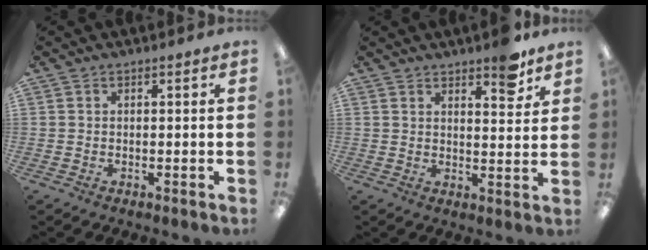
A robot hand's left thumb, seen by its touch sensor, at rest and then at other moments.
{"total": 6.7, "force": [5.1, 2.2, 3.6], "torque": [-0.028, -0.036, 0.081]}